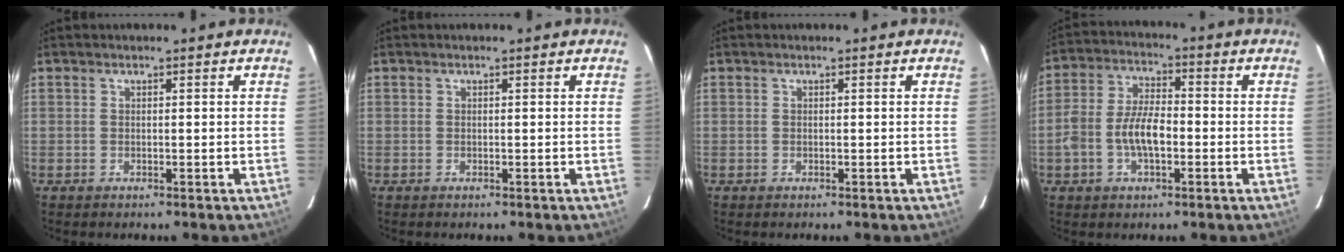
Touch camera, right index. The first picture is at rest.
{"total": 0.0}
{"total": 0.0}
{"total": 8.3, "force": [-2.2, 4.2, 6.9], "torque": [-0.139, 0.012, -0.038]}